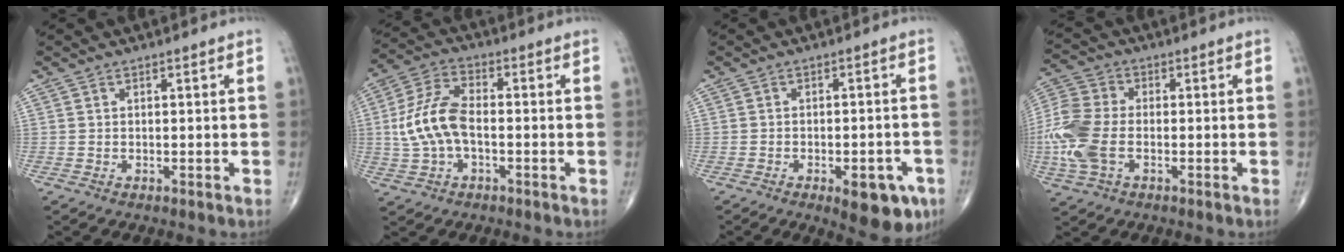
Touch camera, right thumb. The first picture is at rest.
{"total": 10.6, "force": [-1.0, 5.7, 8.9], "torque": [-0.192, 0.028, -0.023]}
{"total": 9.3, "force": [-4.5, 3.9, 7.2], "torque": [-0.070, 0.015, -0.050]}
{"total": 12.0, "force": [-2.4, 7.0, 9.5], "torque": [-0.242, 0.013, -0.050]}